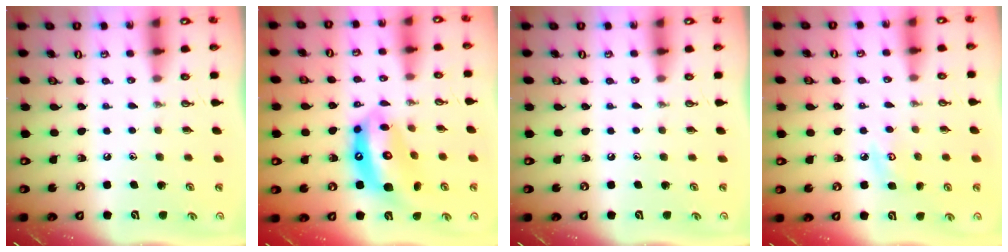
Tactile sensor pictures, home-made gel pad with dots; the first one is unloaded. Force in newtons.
{"total": 15.6, "press": 15.5, "slide": 1.9}
{"total": 0.0}
{"total": 5.8, "press": 5.8, "slide": 0.5}